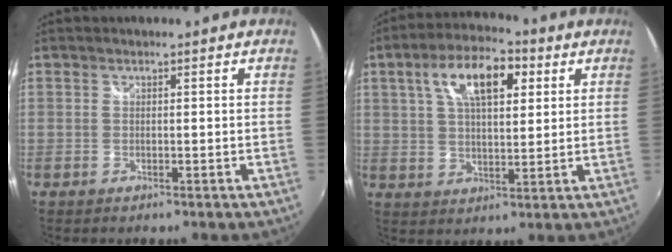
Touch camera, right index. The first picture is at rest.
{"total": 12.6, "force": [4.9, 6.1, 9.9], "torque": [-0.168, 0.030, 0.079]}